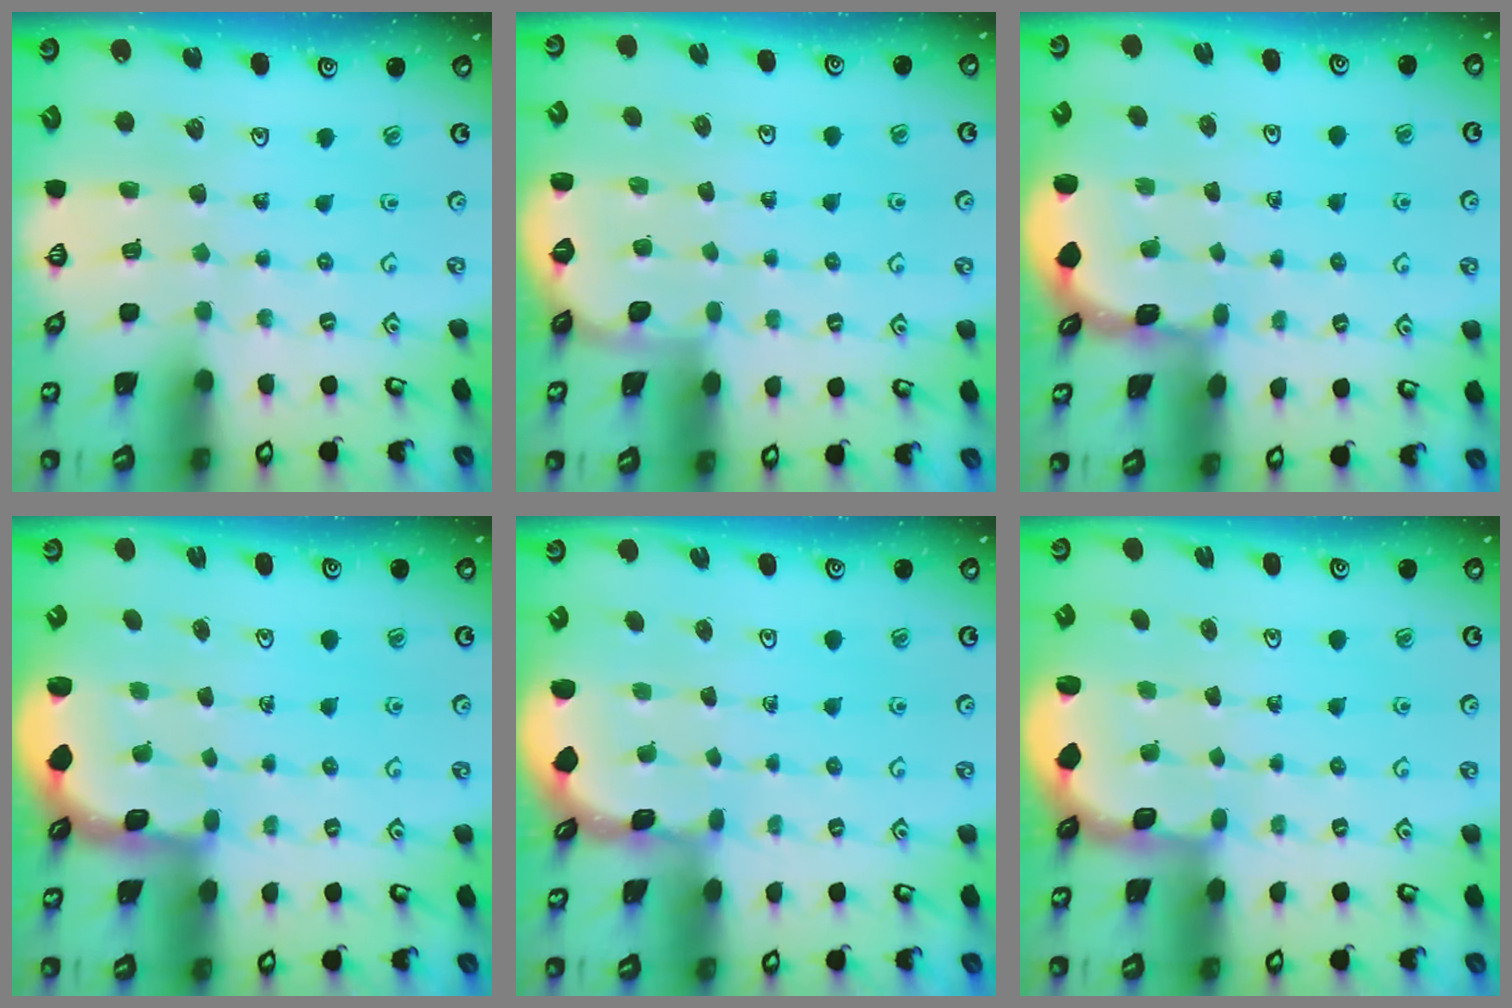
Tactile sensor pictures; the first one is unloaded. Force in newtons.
{"total": 0.0}
{"total": 1.3, "press": 1.3, "slide": 0.3}
{"total": 2.1, "press": 2.0, "slide": 0.6}
{"total": 1.6, "press": 1.5, "slide": 0.2}
{"total": 2.3, "press": 2.1, "slide": 1.0}